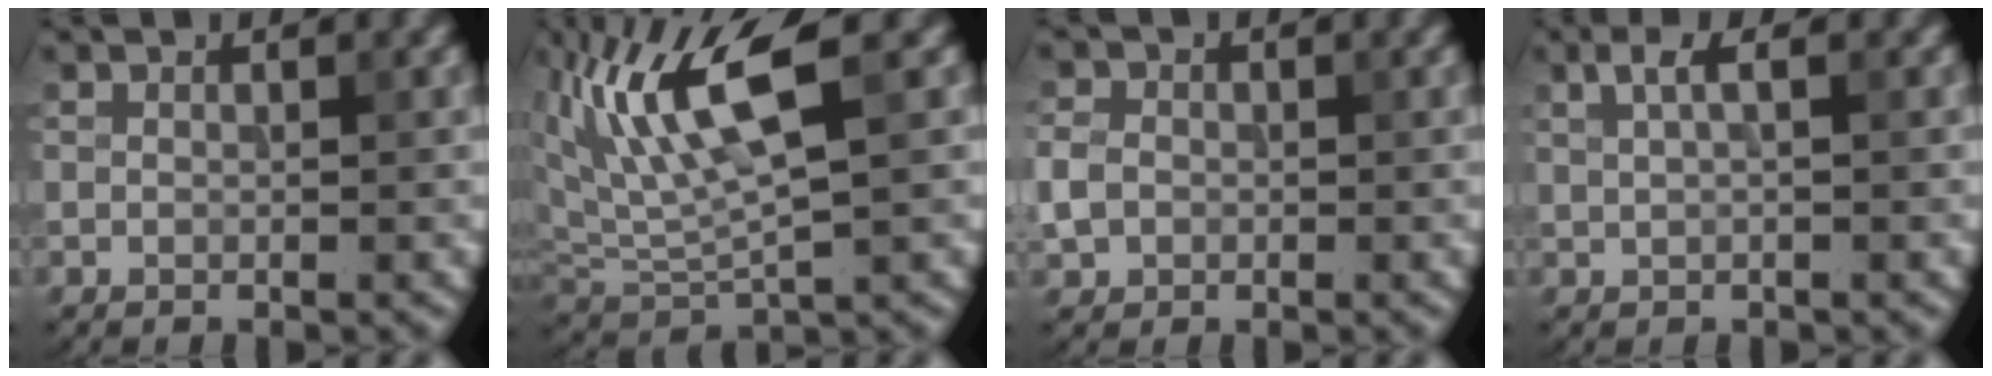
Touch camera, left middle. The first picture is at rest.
{"total": 7.9, "force": [3.0, 2.5, 6.9], "torque": [-0.146, 0.002, 0.060]}
{"total": 2.2, "force": [-0.4, 2.0, 0.9], "torque": [-0.025, 0.000, -0.012]}
{"total": 1.8, "force": [0.7, 0.5, 1.6], "torque": [-0.031, 0.001, 0.017]}